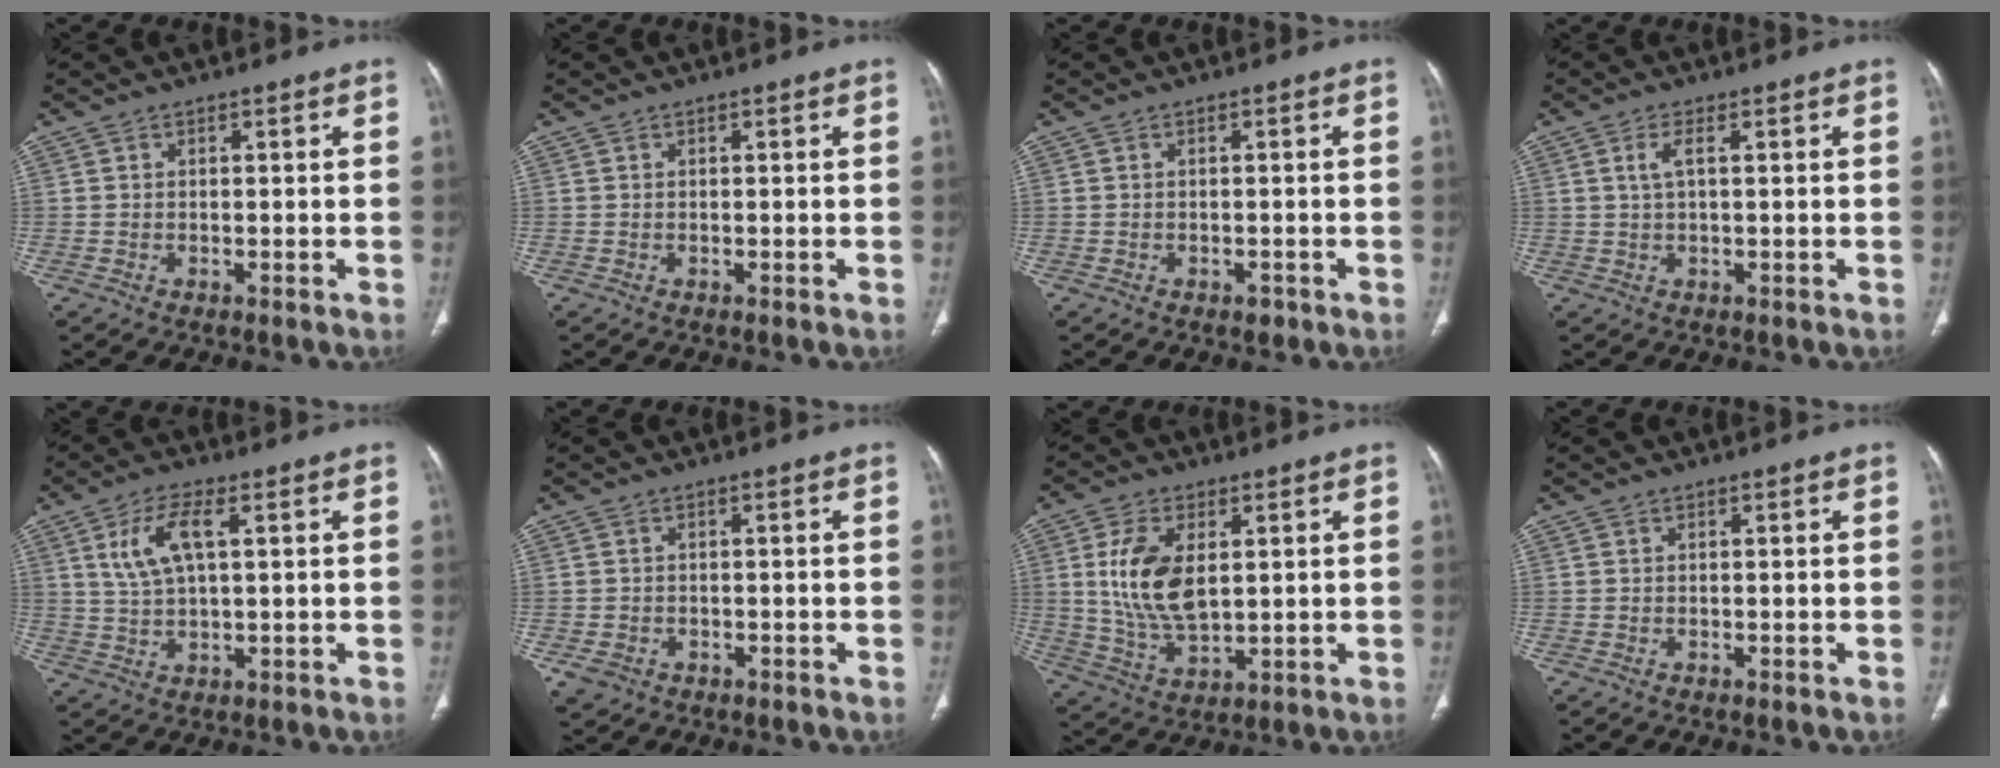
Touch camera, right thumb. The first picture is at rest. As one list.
[{"total": 0.0}, {"total": 1.1, "force": [-0.6, 0.7, 0.6], "torque": [-0.006, 0.000, -0.007]}, {"total": 2.6, "force": [0.7, 0.8, 2.3], "torque": [-0.058, 0.006, 0.018]}, {"total": 8.1, "force": [2.6, 3.2, 7.0], "torque": [-0.148, 0.003, 0.055]}, {"total": 3.2, "force": [-1.3, 2.5, 1.3], "torque": [-0.029, 0.003, -0.014]}, {"total": 12.3, "force": [2.3, 6.7, 10.0], "torque": [-0.194, -0.014, 0.053]}, {"total": 0.0}]